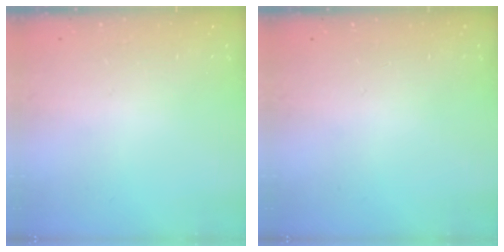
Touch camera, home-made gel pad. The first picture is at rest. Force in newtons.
{"total": 0.0}